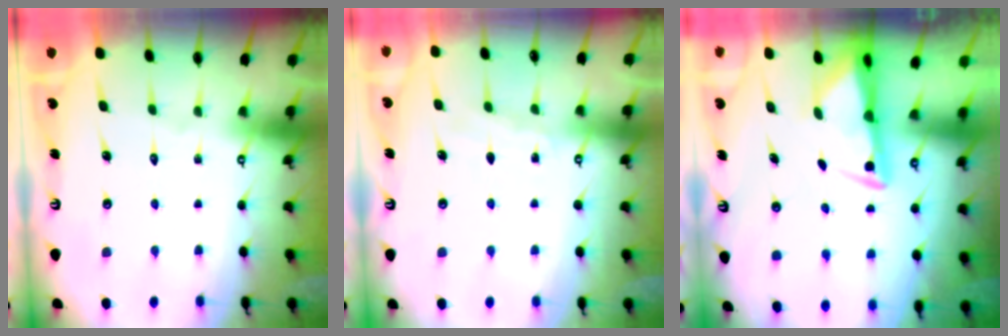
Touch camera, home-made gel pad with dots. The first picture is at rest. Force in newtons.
{"total": 4.0, "press": 4.0, "slide": 0.5}
{"total": 2.9, "press": 2.8, "slide": 0.6}